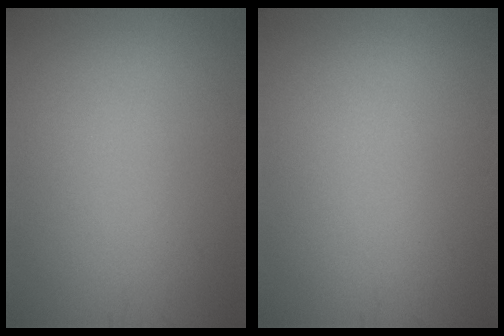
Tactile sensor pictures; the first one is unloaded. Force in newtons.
{"total": 0.0}